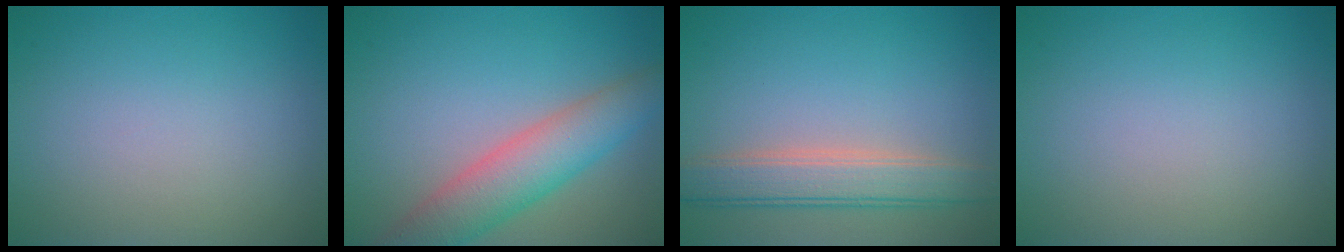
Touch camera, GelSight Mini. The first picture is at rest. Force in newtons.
{"total": 5.9, "press": 5.9, "slide": 0.2}
{"total": 4.3, "press": 4.3, "slide": 0.4}
{"total": 0.0}